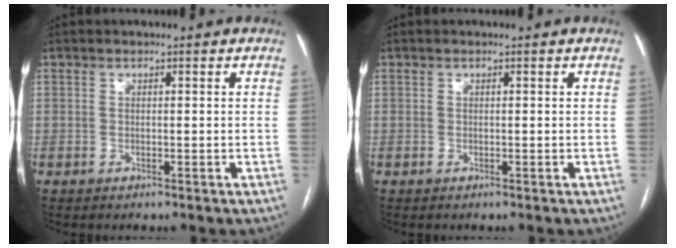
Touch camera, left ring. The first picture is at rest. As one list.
[{"total": 0.0}]